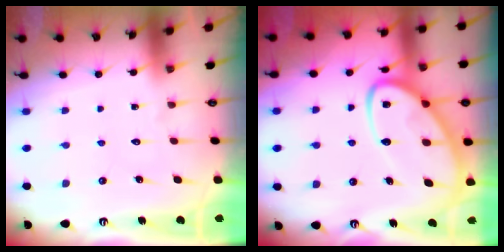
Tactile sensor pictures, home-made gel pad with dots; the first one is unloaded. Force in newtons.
{"total": 13.7, "press": 13.7, "slide": 1.3}